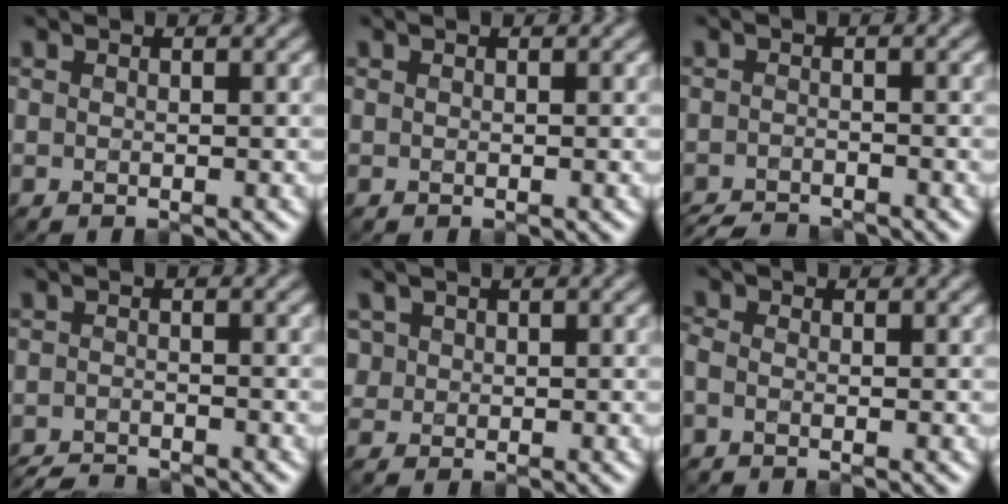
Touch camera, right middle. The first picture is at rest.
{"total": 0.0}
{"total": 3.2, "force": [-3.0, 0.5, 0.8], "torque": [-0.011, -0.008, -0.058]}
{"total": 3.1, "force": [-2.9, 0.5, 0.8], "torque": [-0.011, -0.006, -0.058]}
{"total": 1.7, "force": [0.5, 1.6, 0.4], "torque": [-0.008, 0.002, 0.016]}
{"total": 1.2, "force": [-0.4, 0.7, 0.9], "torque": [-0.024, -0.005, -0.016]}